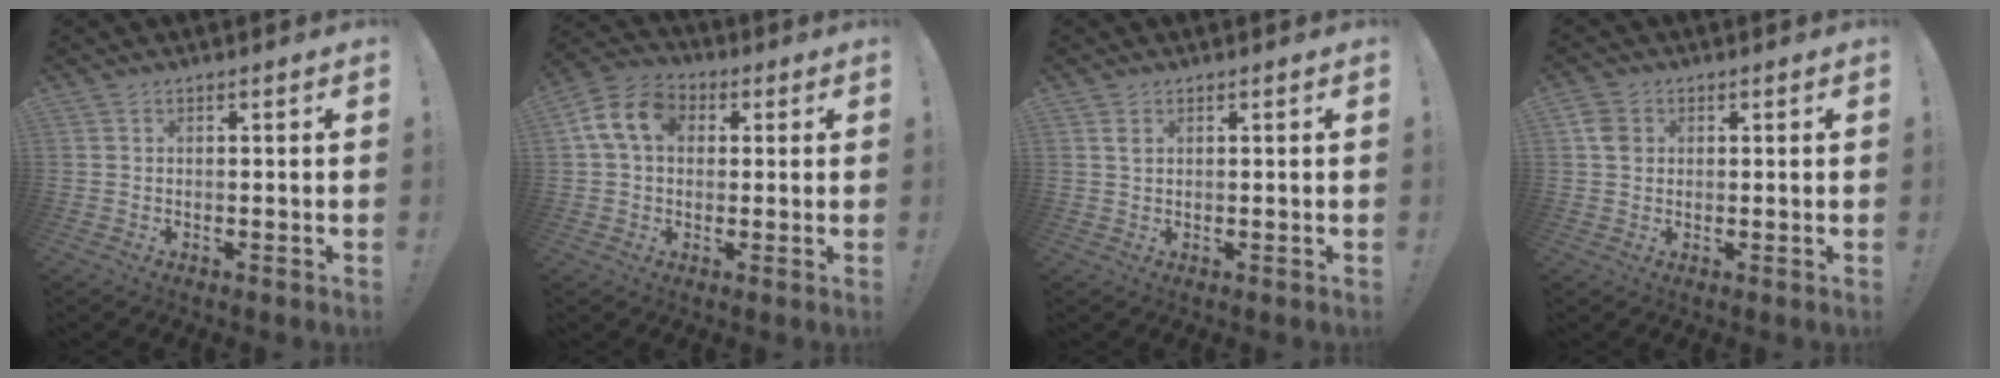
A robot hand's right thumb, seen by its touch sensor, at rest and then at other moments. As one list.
[{"total": 12.1, "force": [2.9, 8.9, 7.7], "torque": [-0.130, 0.011, 0.059]}, {"total": 1.3, "force": [0.7, 0.6, 0.9], "torque": [-0.013, -0.002, 0.011]}, {"total": 4.3, "force": [0.8, 3.6, 2.1], "torque": [-0.016, 0.002, 0.015]}]